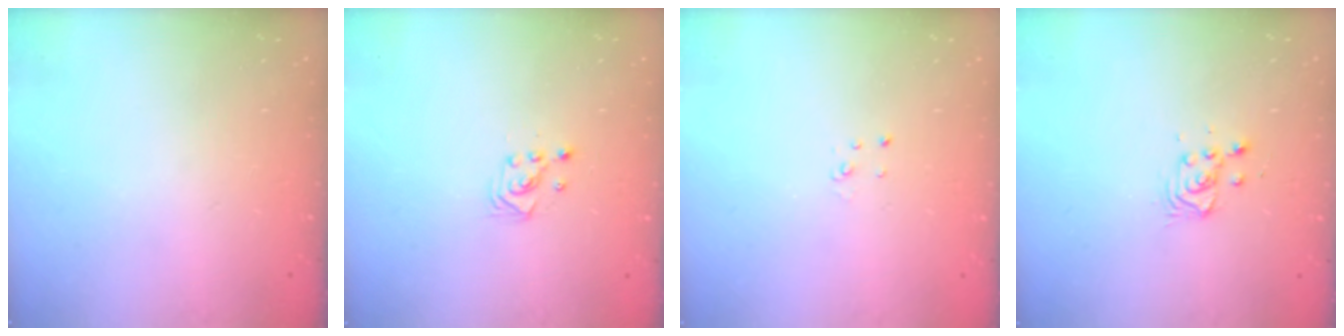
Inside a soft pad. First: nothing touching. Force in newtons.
{"total": 2.2, "press": 2.2, "slide": 0.2}
{"total": 2.0, "press": 2.0, "slide": 0.2}
{"total": 3.3, "press": 3.3, "slide": 0.2}